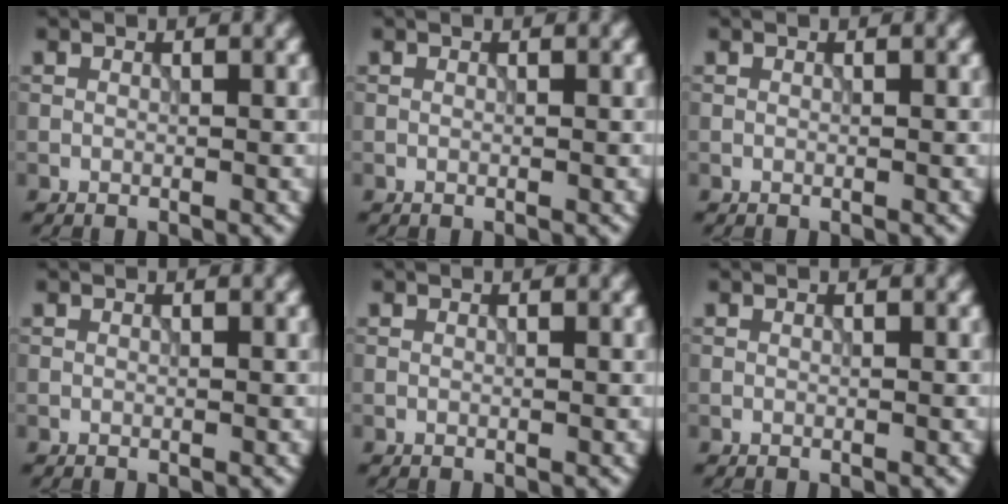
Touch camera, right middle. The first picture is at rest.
{"total": 0.0}
{"total": 0.0}
{"total": 0.0}
{"total": 0.0}
{"total": 0.0}